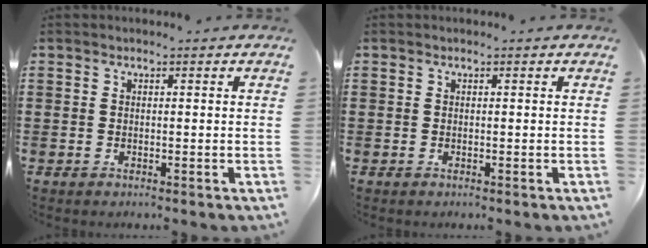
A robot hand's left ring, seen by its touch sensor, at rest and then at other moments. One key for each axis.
{"total": 0.0}